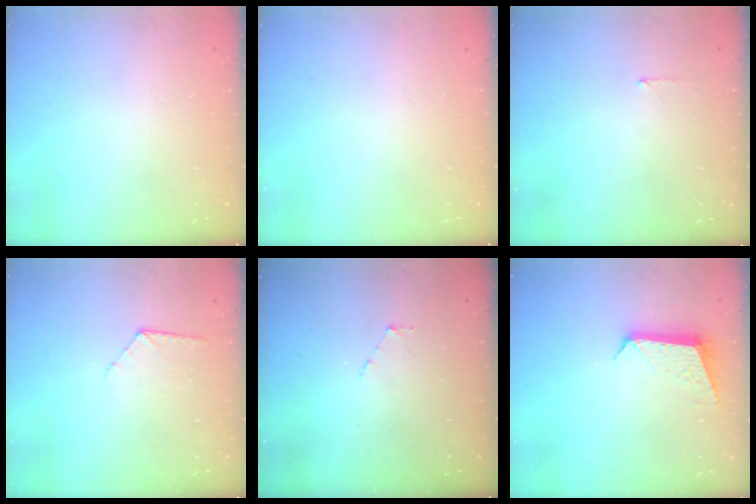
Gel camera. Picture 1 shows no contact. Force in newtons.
{"total": 0.0}
{"total": 4.1, "press": 4.0, "slide": 0.4}
{"total": 7.2, "press": 7.2, "slide": 0.6}
{"total": 2.9, "press": 2.9, "slide": 0.3}
{"total": 10.4, "press": 10.4, "slide": 0.8}